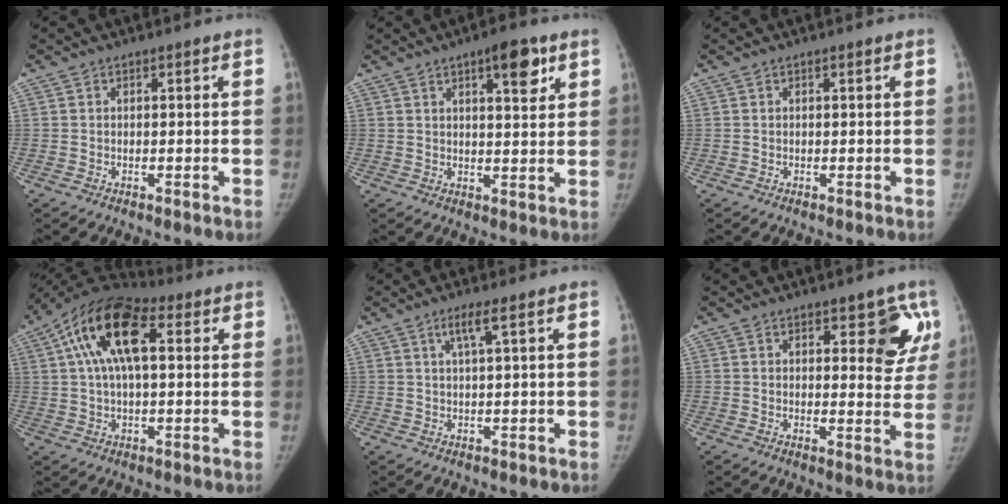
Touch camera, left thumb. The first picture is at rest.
{"total": 7.1, "force": [3.8, 2.2, 5.5], "torque": [-0.062, -0.018, 0.053]}
{"total": 0.0}
{"total": 15.8, "force": [4.4, 7.7, 13.0], "torque": [-0.234, 0.032, 0.069]}
{"total": 3.2, "force": [1.5, -0.2, 2.8], "torque": [-0.062, 0.000, 0.033]}
{"total": 7.8, "force": [3.8, 3.6, 5.8], "torque": [-0.024, -0.020, 0.043]}